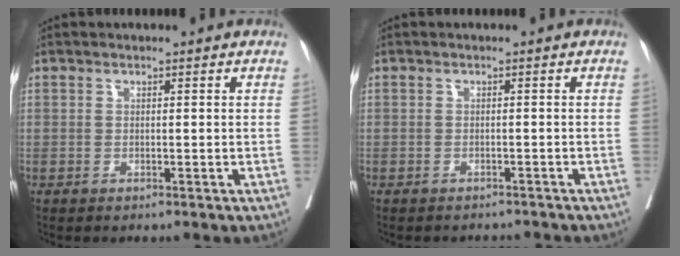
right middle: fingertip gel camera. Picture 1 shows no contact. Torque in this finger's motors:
{"motor_torque": [0.25, -0.40, 0.03, 0.01]}